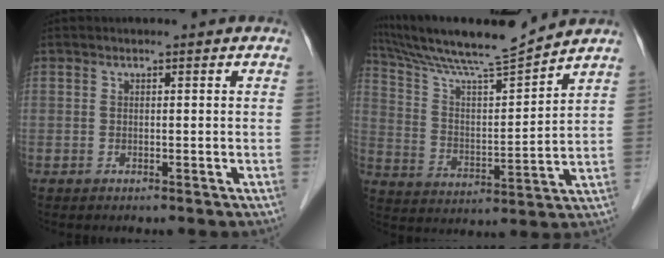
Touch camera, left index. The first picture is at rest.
{"total": 13.7, "force": [12.6, -0.9, 5.3], "torque": [-0.105, 0.002, 0.224]}